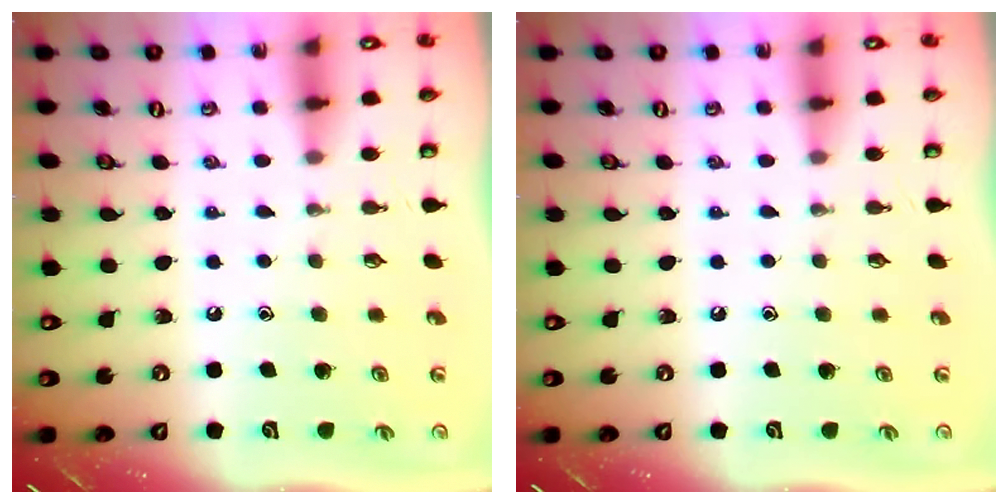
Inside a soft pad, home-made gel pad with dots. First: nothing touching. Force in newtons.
{"total": 0.0}